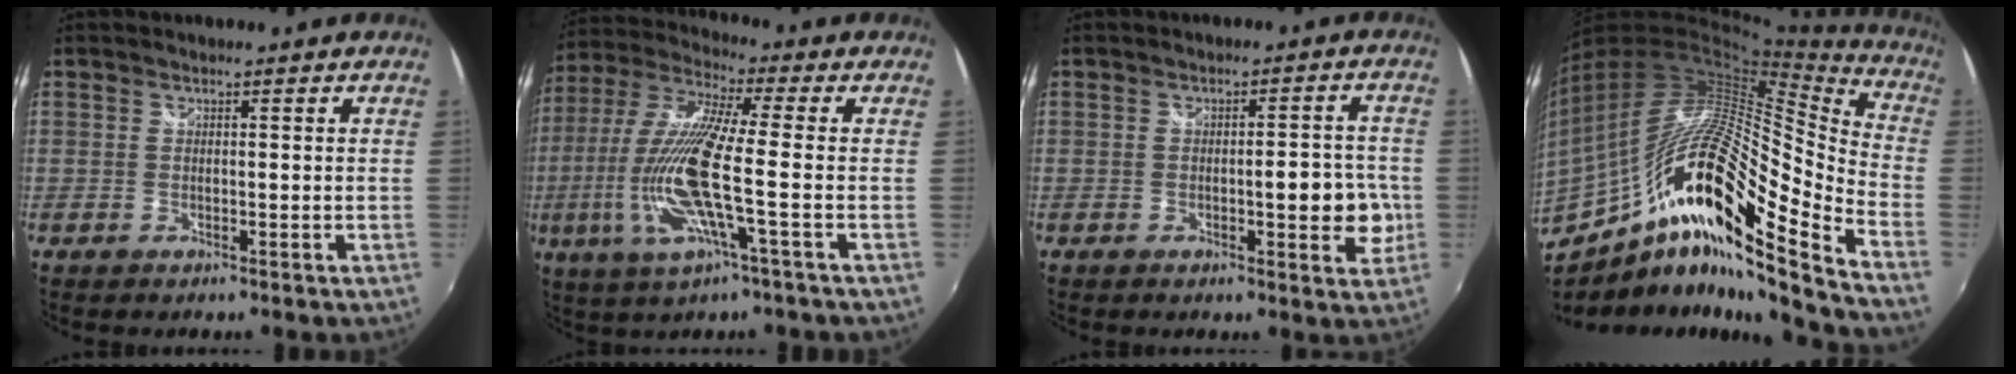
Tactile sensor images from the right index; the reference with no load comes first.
{"total": 16.3, "force": [-4.1, 1.3, 15.7], "torque": [-0.314, -0.016, -0.079]}
{"total": 6.3, "force": [-1.1, 2.1, 5.8], "torque": [-0.082, 0.002, -0.005]}
{"total": 23.0, "force": [-7.2, 4.9, 21.3], "torque": [-0.349, -0.036, -0.146]}